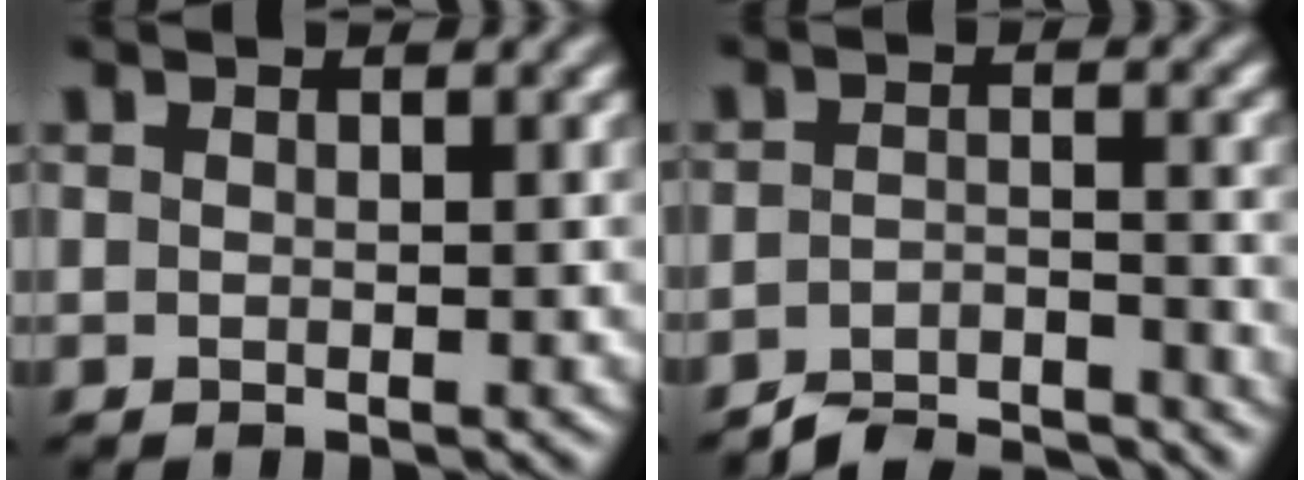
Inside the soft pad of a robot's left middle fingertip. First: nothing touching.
{"total": 5.5, "force": [-5.2, 0.9, 1.5], "torque": [-0.026, -0.003, -0.089]}